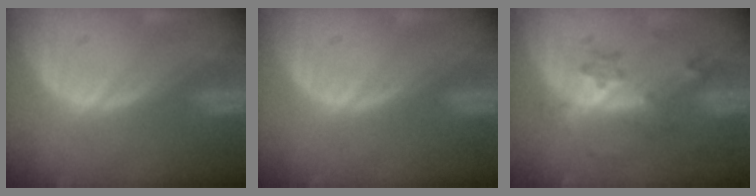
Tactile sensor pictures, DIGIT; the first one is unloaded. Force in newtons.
{"total": 0.0}
{"total": 6.0, "press": 5.5, "slide": 2.5}